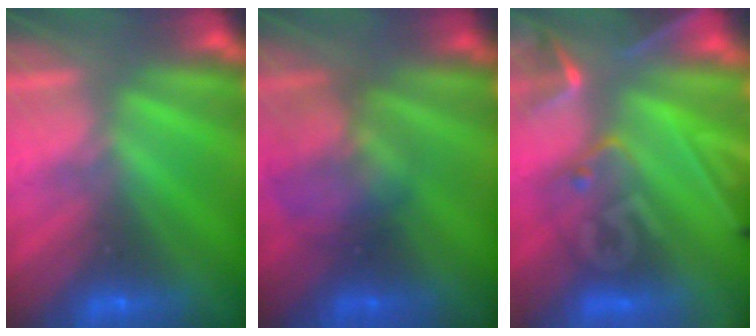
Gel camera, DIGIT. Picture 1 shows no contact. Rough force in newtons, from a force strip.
{"total": 2.3}
{"total": 7.2}